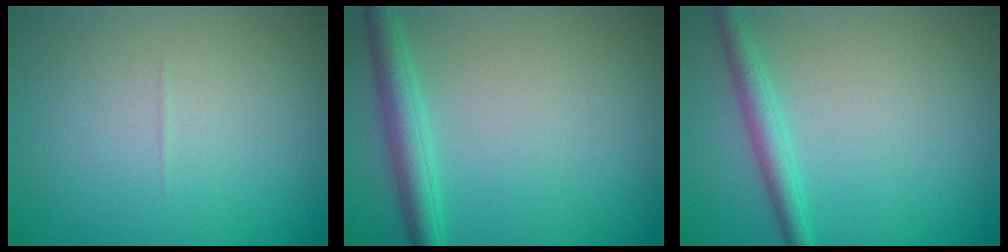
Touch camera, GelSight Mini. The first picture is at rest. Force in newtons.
{"total": 3.2, "press": 3.2, "slide": 0.2}
{"total": 2.4, "press": 2.4, "slide": 0.1}